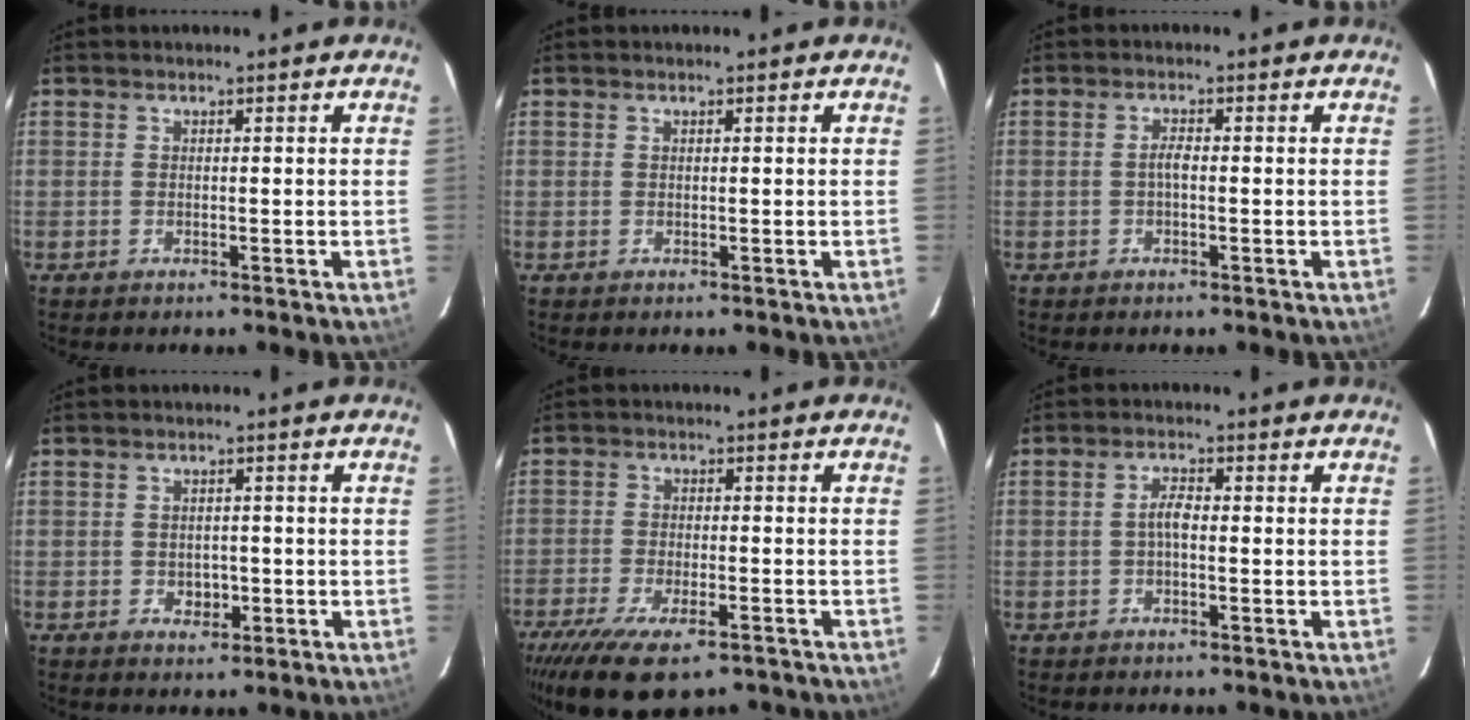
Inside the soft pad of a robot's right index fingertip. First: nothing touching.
{"total": 0.0}
{"total": 1.5, "force": [-0.4, 0.4, 1.4], "torque": [-0.028, 0.006, -0.009]}
{"total": 2.9, "force": [-1.0, 2.4, 1.2], "torque": [-0.023, 0.005, -0.006]}
{"total": 15.0, "force": [-10.9, 5.3, 8.8], "torque": [-0.188, -0.043, -0.177]}
{"total": 2.4, "force": [-0.5, 0.8, 2.2], "torque": [-0.044, 0.009, -0.010]}